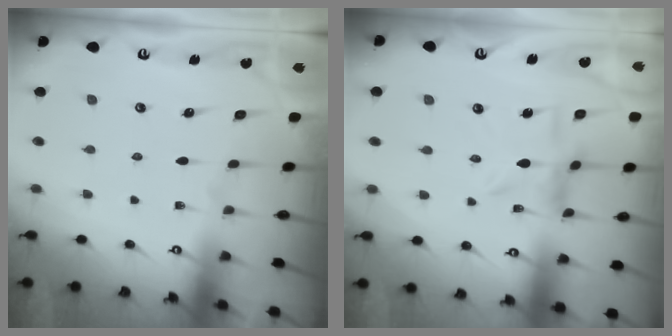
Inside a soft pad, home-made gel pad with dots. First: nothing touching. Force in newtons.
{"total": 5.3, "press": 5.2, "slide": 0.4}